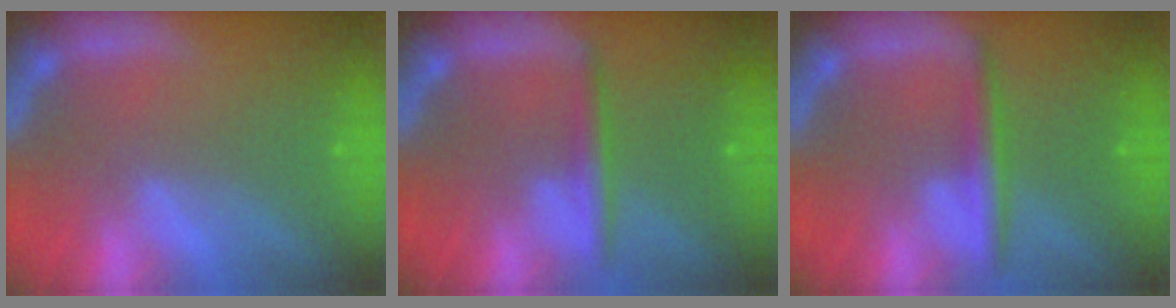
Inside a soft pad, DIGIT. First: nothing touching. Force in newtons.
{"total": 2.4}
{"total": 3.0}